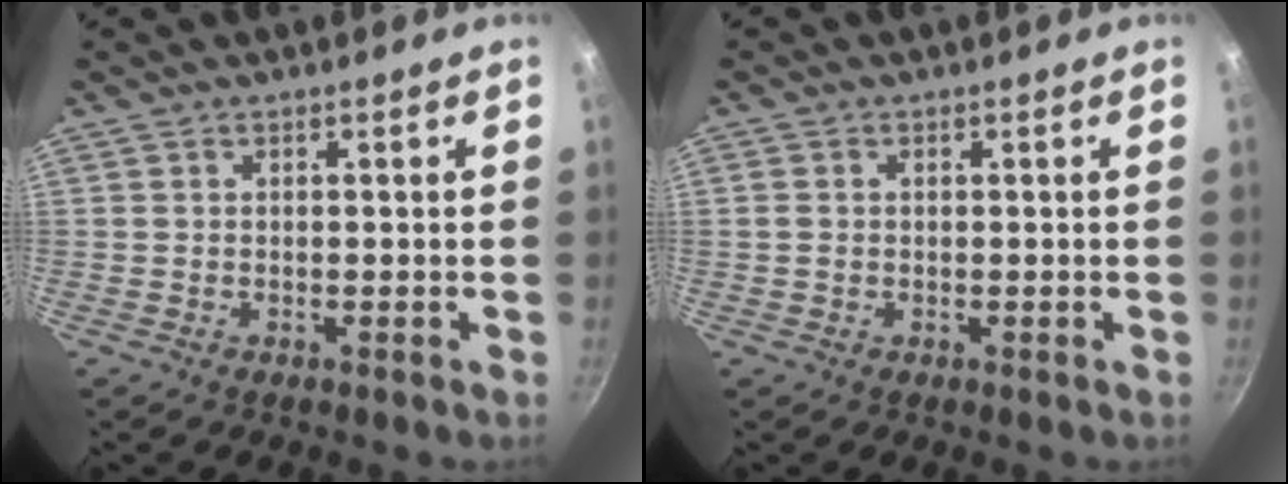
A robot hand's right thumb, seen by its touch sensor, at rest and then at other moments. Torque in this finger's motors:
{"motor_torque": [0.03, -0.14, -0.02, 0.18, -0.06]}